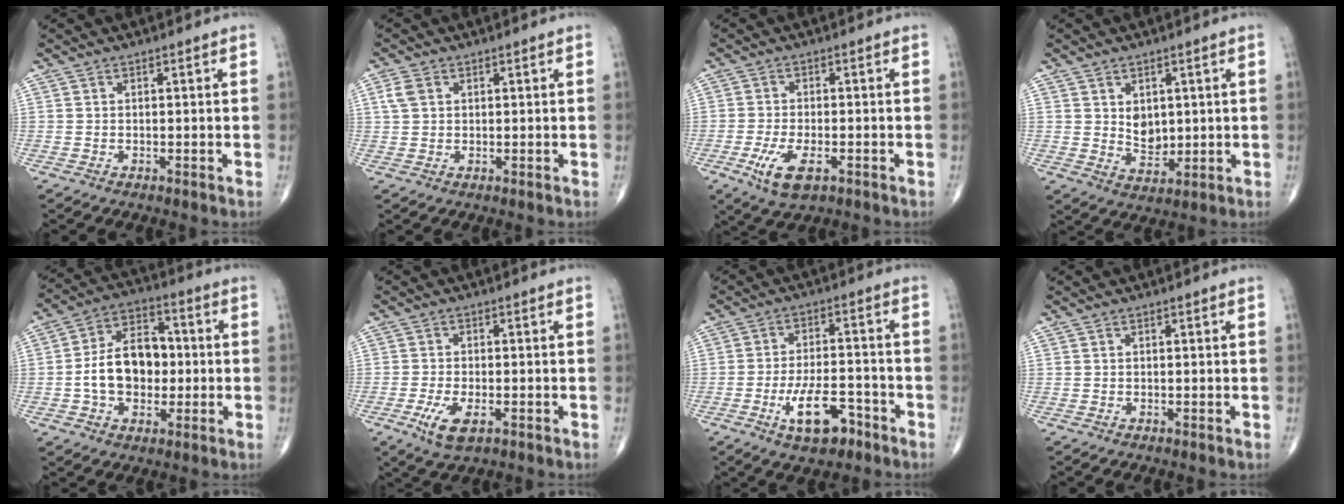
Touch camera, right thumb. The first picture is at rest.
{"total": 3.0, "force": [1.0, 2.2, 1.8], "torque": [-0.038, 0.006, 0.023]}
{"total": 6.9, "force": [-2.8, 3.0, 5.6], "torque": [-0.111, -0.002, -0.046]}
{"total": 5.3, "force": [1.2, 3.8, 3.5], "torque": [-0.037, -0.018, 0.032]}
{"total": 13.3, "force": [-1.0, 9.0, 9.7], "torque": [-0.138, 0.031, -0.024]}
{"total": 5.7, "force": [-2.3, 2.5, 4.6], "torque": [-0.090, -0.003, -0.039]}
{"total": 9.6, "force": [-5.0, 4.2, 7.1], "torque": [-0.114, 0.028, -0.080]}
{"total": 0.0}